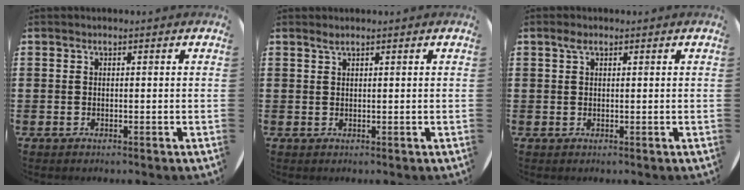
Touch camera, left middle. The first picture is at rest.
{"total": 0.8, "force": [0.6, 0.0, 0.5], "torque": [-0.009, 0.000, 0.011]}
{"total": 1.2, "force": [0.6, 0.6, 0.8], "torque": [-0.017, 0.005, 0.010]}